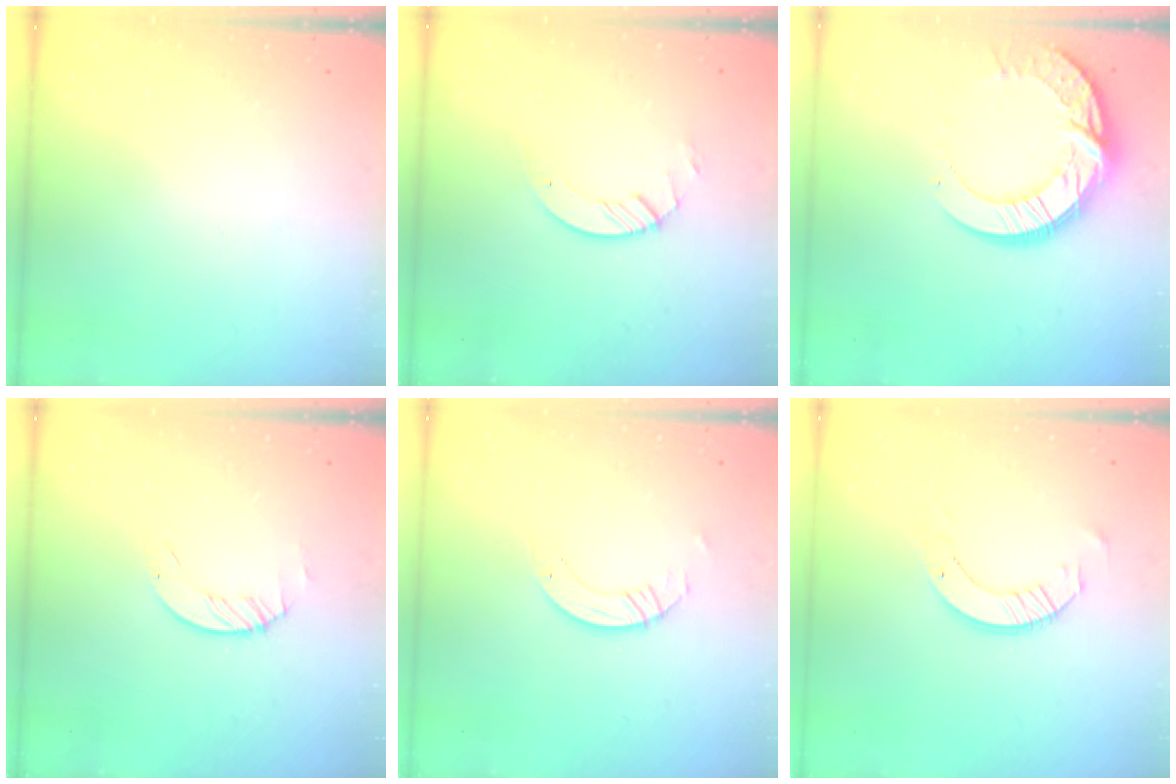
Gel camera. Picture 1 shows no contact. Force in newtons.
{"total": 3.9, "press": 3.9, "slide": 0.4}
{"total": 17.2, "press": 17.1, "slide": 1.6}
{"total": 1.2, "press": 1.2, "slide": 0.2}
{"total": 3.6, "press": 3.6, "slide": 0.3}
{"total": 7.6, "press": 7.5, "slide": 0.5}